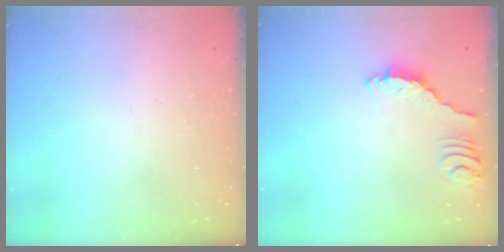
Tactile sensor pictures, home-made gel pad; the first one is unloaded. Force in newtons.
{"total": 2.3, "press": 2.3, "slide": 0.1}